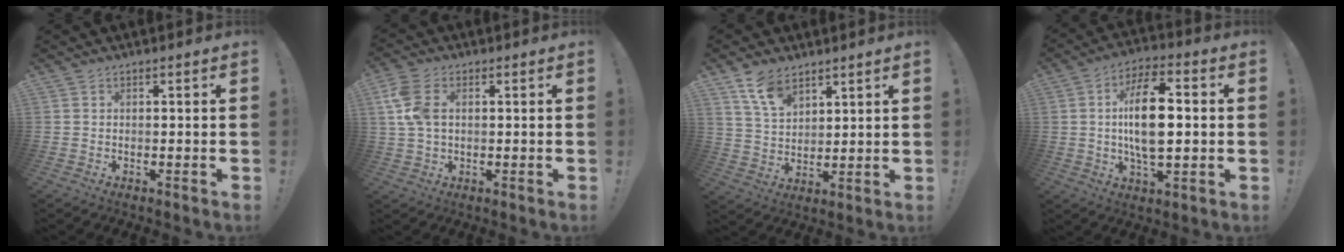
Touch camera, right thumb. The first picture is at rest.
{"total": 7.9, "force": [1.7, 5.1, 5.8], "torque": [-0.127, 0.001, 0.032]}
{"total": 10.0, "force": [6.8, 5.8, 4.3], "torque": [-0.078, -0.035, 0.132]}
{"total": 15.8, "force": [0.9, 7.6, 13.8], "torque": [-0.243, 0.010, 0.010]}